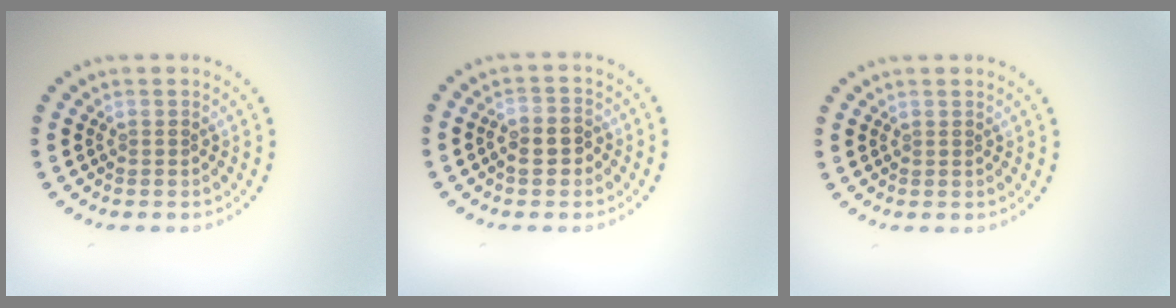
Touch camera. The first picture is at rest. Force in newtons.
{"total": 2.6, "press": 2.5, "slide": 0.8}
{"total": 0.0}